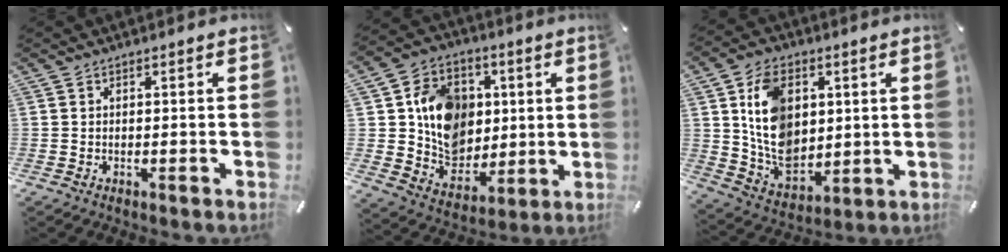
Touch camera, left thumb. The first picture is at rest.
{"total": 14.5, "force": [2.5, 12.8, 6.2], "torque": [-0.099, -0.002, 0.059]}
{"total": 14.1, "force": [3.0, 10.7, 8.6], "torque": [-0.169, 0.001, 0.060]}